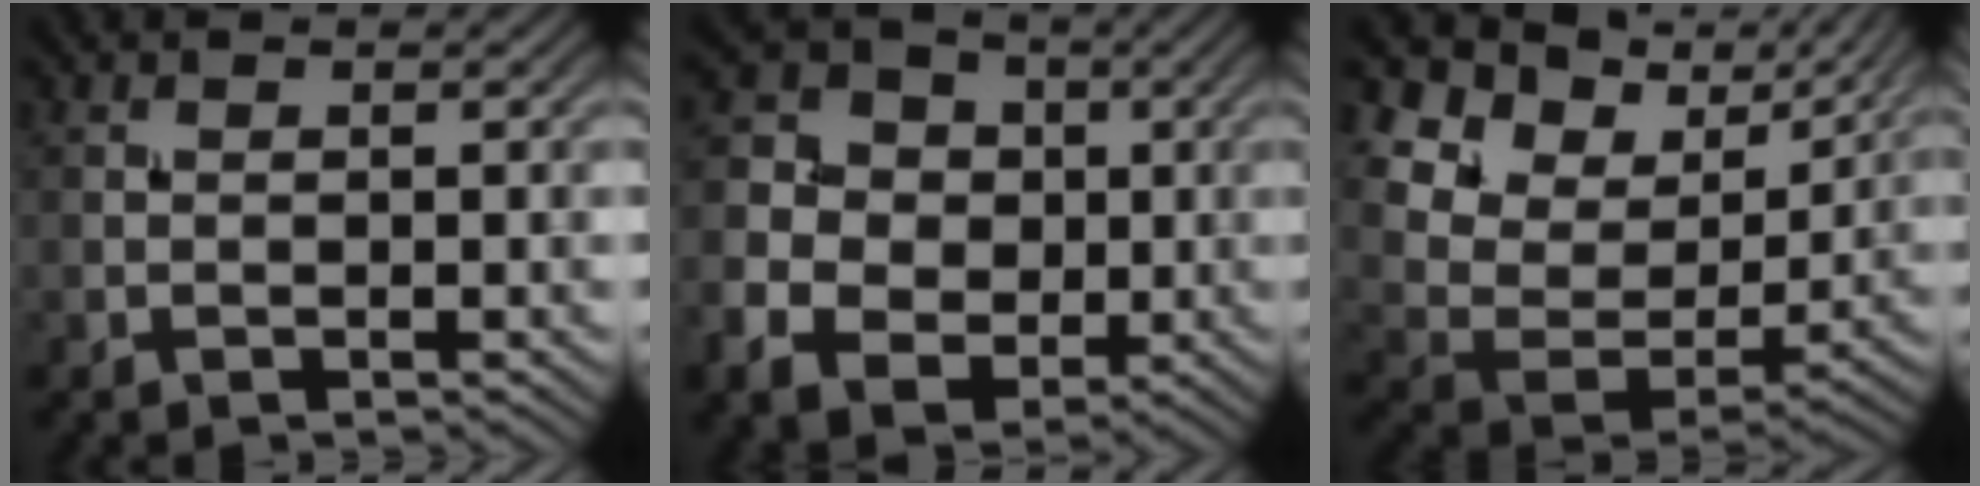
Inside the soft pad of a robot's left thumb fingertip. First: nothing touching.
{"total": 9.4, "force": [-1.4, 8.0, 4.8], "torque": [-0.130, -0.009, -0.036]}
{"total": 13.9, "force": [7.8, 8.6, 7.5], "torque": [-0.198, 0.008, 0.140]}